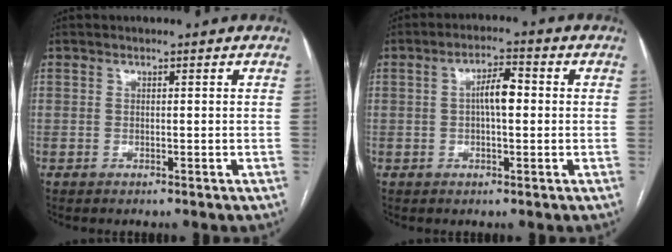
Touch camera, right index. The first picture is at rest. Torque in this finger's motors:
{"motor_torque": [0.81, -0.07, 0.31, 0.08]}